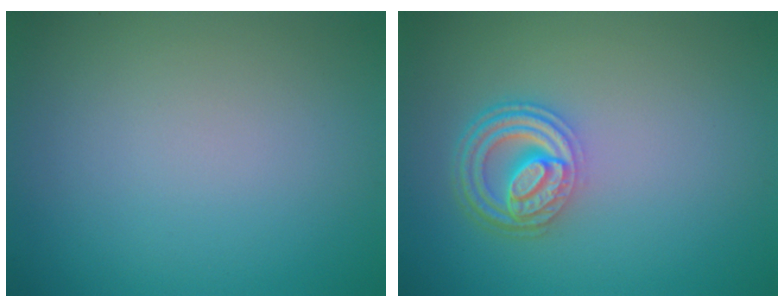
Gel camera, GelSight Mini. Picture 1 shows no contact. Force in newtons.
{"total": 4.6, "press": 3.5, "slide": 3.0}